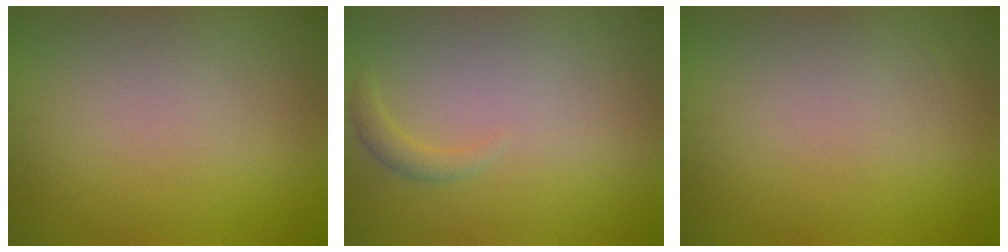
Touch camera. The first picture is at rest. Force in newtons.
{"total": 1.2, "press": 1.2, "slide": 0.2}
{"total": 0.0}